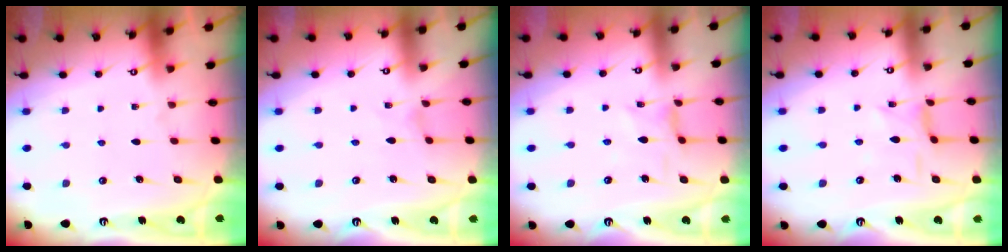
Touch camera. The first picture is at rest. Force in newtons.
{"total": 0.0}
{"total": 1.6, "press": 1.5, "slide": 0.5}
{"total": 2.2, "press": 2.2, "slide": 0.3}